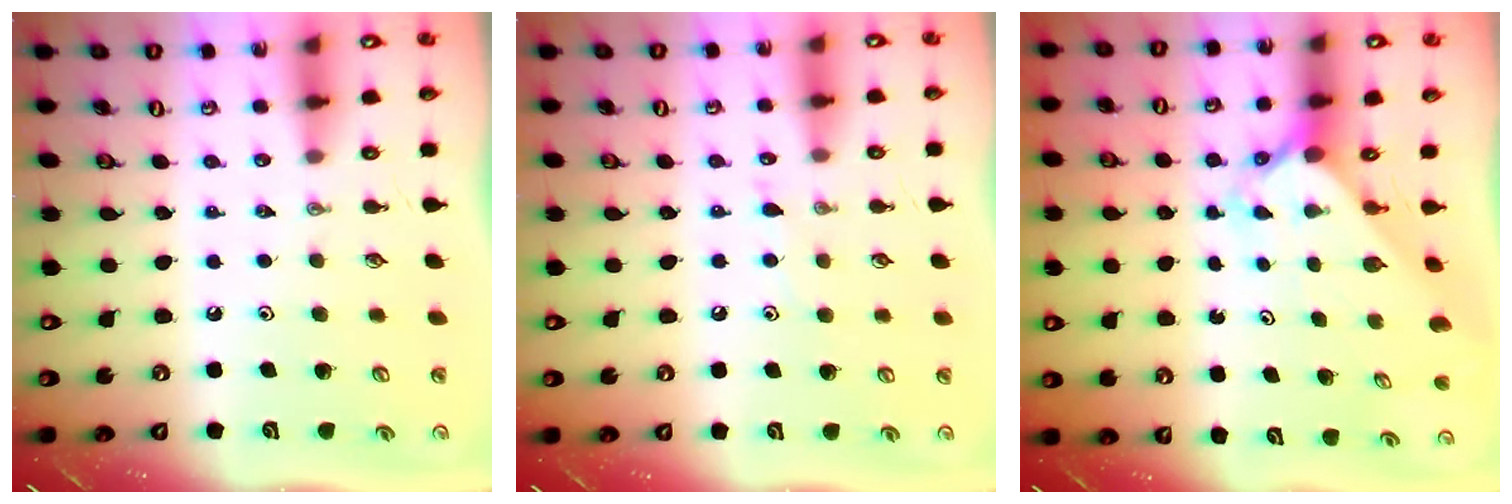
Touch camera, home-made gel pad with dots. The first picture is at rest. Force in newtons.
{"total": 6.1, "press": 6.1, "slide": 0.5}
{"total": 2.5, "press": 2.5, "slide": 0.2}